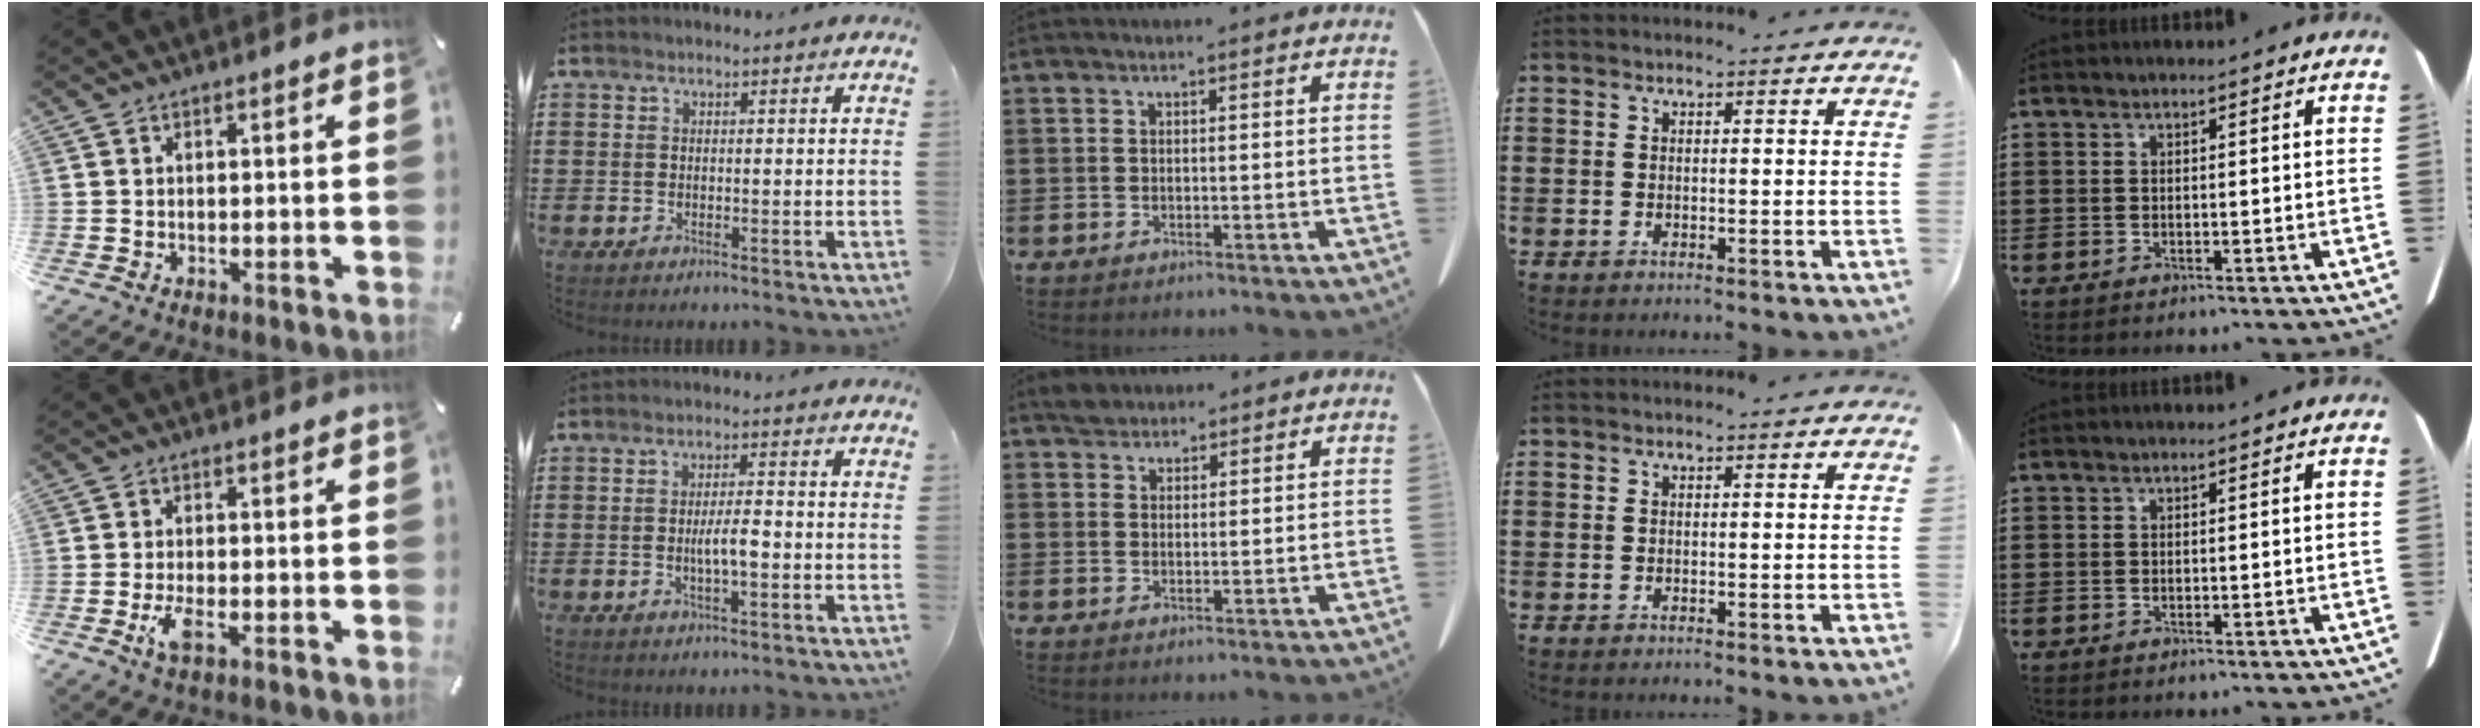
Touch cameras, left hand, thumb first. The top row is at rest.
{"thumb": {"total": 3.8, "force": [-1.4, 1.3, 3.3], "torque": [-0.083, -0.005, -0.031]}, "index": {"total": 3.7, "force": [-0.7, 0.9, 3.5], "torque": [-0.069, 0.002, -0.016]}, "middle": {"total": 2.6, "force": [2.3, 1.1, 0.5], "torque": [-0.010, 0.003, 0.043]}}